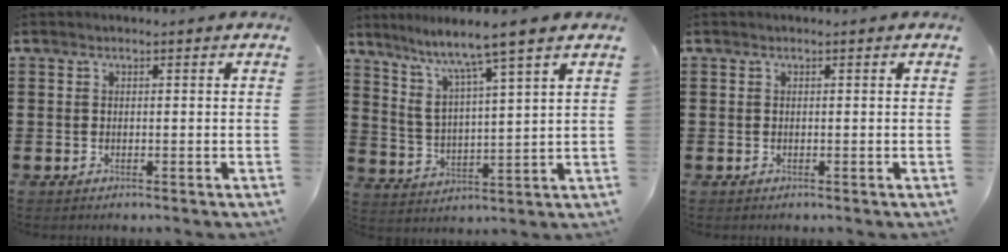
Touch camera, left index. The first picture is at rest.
{"total": 6.4, "force": [5.2, -0.6, 3.8], "torque": [-0.096, -0.040, 0.079]}
{"total": 0.0}